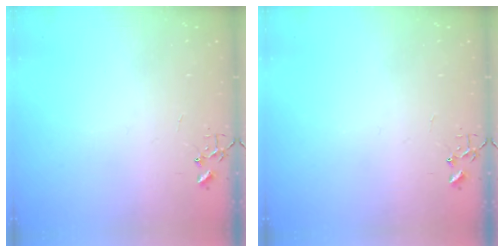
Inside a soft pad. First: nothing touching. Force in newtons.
{"total": 0.0}